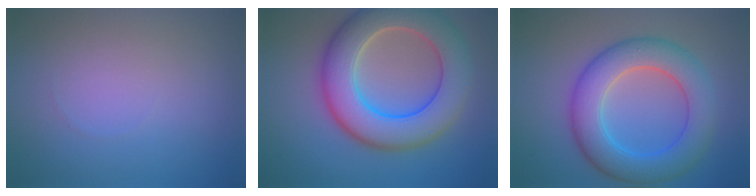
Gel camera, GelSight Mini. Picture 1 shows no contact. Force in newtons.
{"total": 10.3, "press": 10.3, "slide": 0.7}
{"total": 7.7, "press": 7.7, "slide": 0.2}